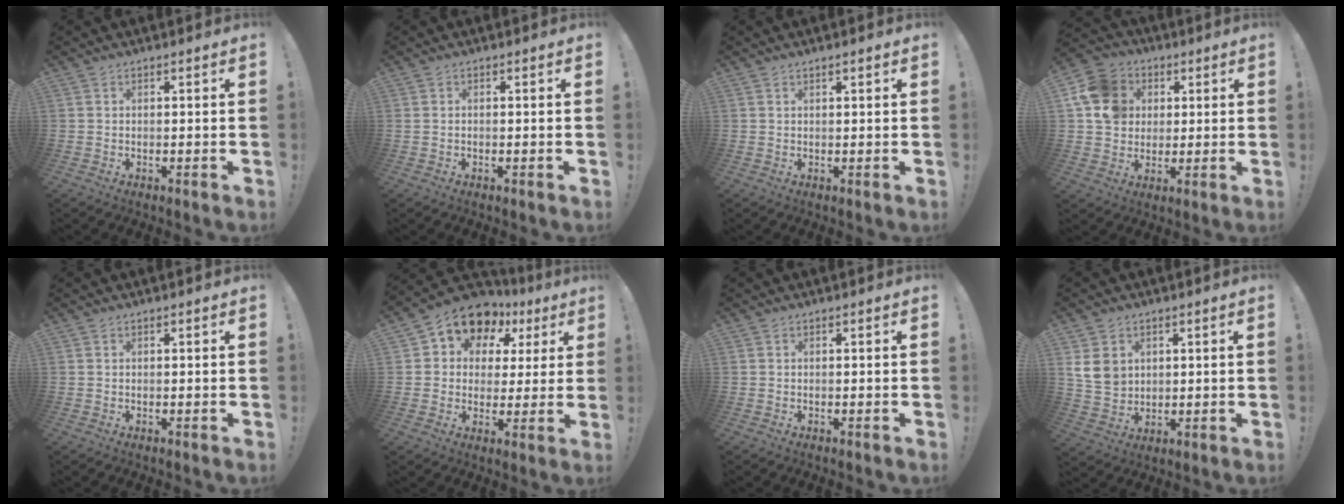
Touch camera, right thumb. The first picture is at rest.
{"total": 0.0}
{"total": 0.9, "force": [0.6, 0.1, 0.6], "torque": [-0.018, 0.004, 0.012]}
{"total": 14.1, "force": [3.4, 12.2, 6.1], "torque": [-0.094, -0.002, 0.073]}
{"total": 0.0}
{"total": 10.9, "force": [6.3, 7.6, 4.5], "torque": [-0.079, -0.044, 0.115]}
{"total": 0.0}
{"total": 8.1, "force": [2.9, 6.5, 3.8], "torque": [-0.067, -0.004, 0.062]}